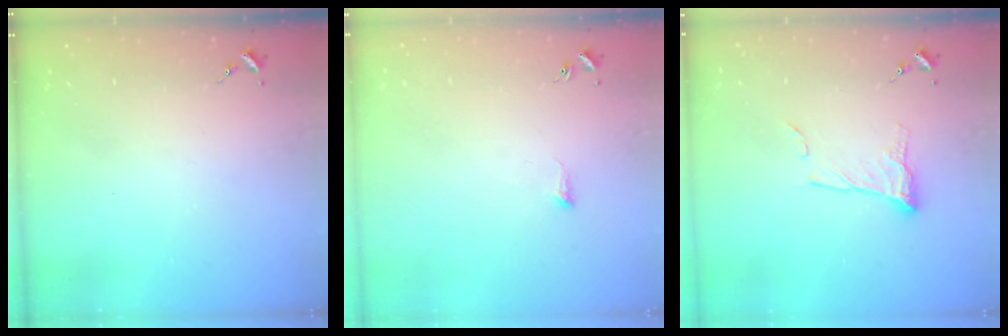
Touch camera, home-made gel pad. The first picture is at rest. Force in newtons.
{"total": 2.5, "press": 2.4, "slide": 0.5}
{"total": 9.5, "press": 9.5, "slide": 0.5}